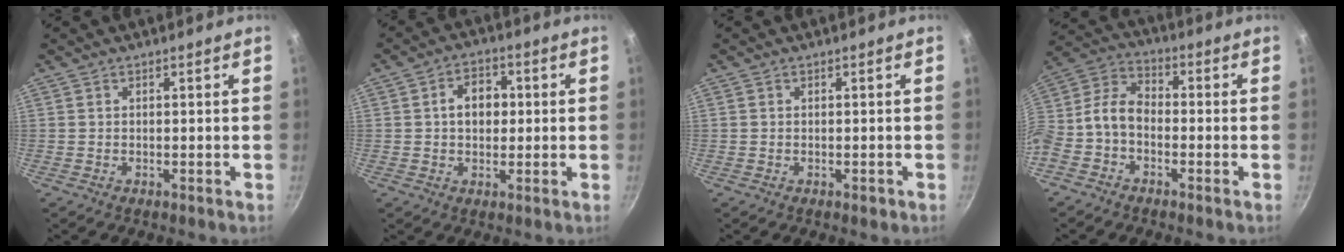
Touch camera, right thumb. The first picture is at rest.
{"total": 6.5, "force": [0.7, 4.9, 4.2], "torque": [-0.036, 0.011, 0.003]}
{"total": 1.0, "force": [-0.4, 0.6, 0.7], "torque": [-0.008, 0.002, -0.007]}
{"total": 9.4, "force": [-2.2, 6.5, 6.4], "torque": [-0.132, 0.054, -0.061]}